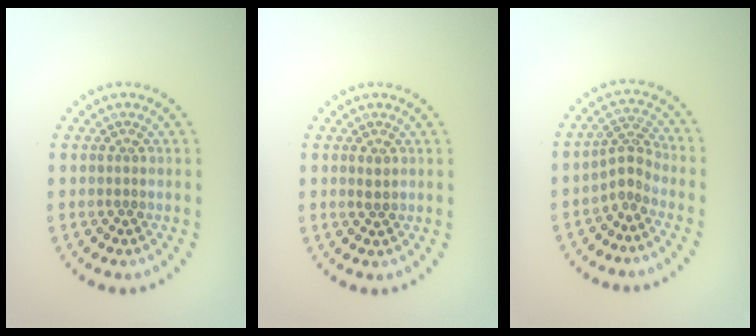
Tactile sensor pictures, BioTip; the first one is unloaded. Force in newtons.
{"total": 0.9, "press": 0.9, "slide": 0.2}
{"total": 2.2, "press": 1.5, "slide": 1.6}